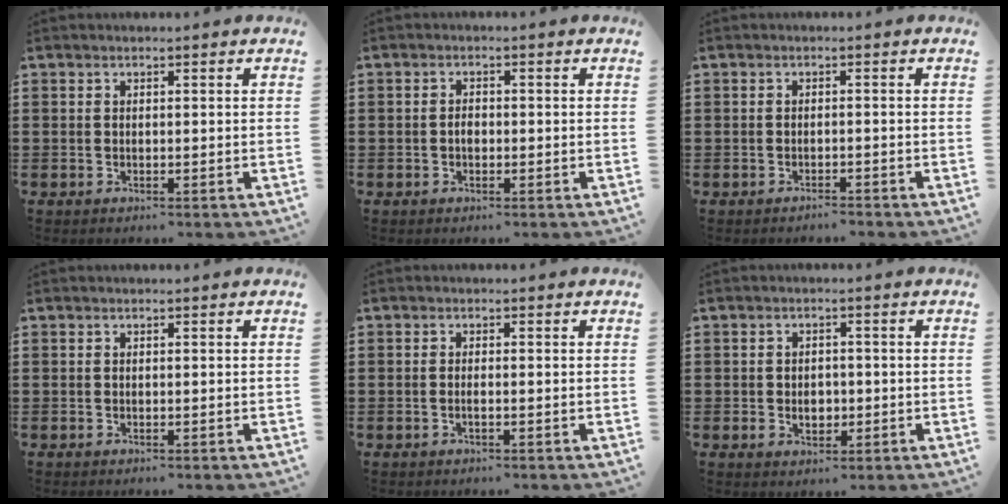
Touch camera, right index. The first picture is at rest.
{"total": 1.5, "force": [-0.3, 0.9, 1.1], "torque": [-0.023, 0.003, -0.006]}
{"total": 1.1, "force": [-1.1, 0.0, 0.1], "torque": [-0.006, 0.001, -0.024]}
{"total": 0.0}
{"total": 0.8, "force": [-0.4, 0.1, 0.7], "torque": [-0.013, -0.003, -0.007]}
{"total": 2.7, "force": [-0.5, 2.0, 1.7], "torque": [-0.028, 0.002, -0.013]}